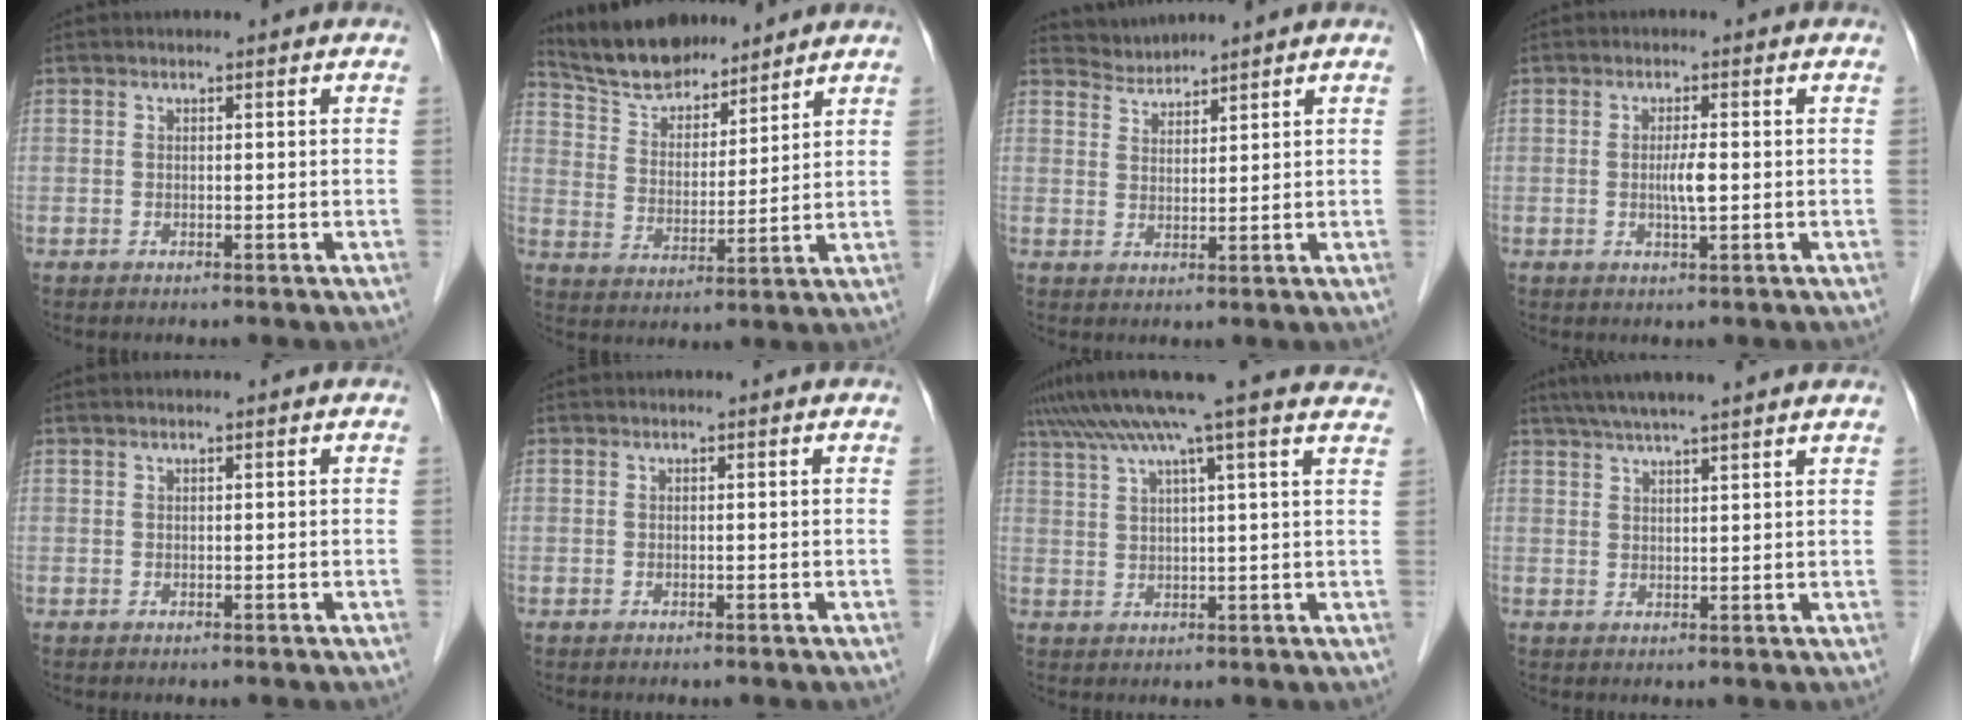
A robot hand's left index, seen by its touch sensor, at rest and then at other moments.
{"total": 10.3, "force": [9.4, 3.1, 2.6], "torque": [-0.053, 0.016, 0.176]}
{"total": 2.8, "force": [2.6, -0.1, -0.9], "torque": [0.009, 0.007, 0.058]}
{"total": 2.6, "force": [-0.3, 0.1, 2.5], "torque": [-0.048, -0.003, -0.009]}
{"total": 0.0}
{"total": 0.0}
{"total": 19.5, "force": [16.2, -0.5, 10.9], "torque": [-0.192, 0.029, 0.215]}
{"total": 9.9, "force": [8.2, -0.2, 5.4], "torque": [-0.087, 0.034, 0.112]}